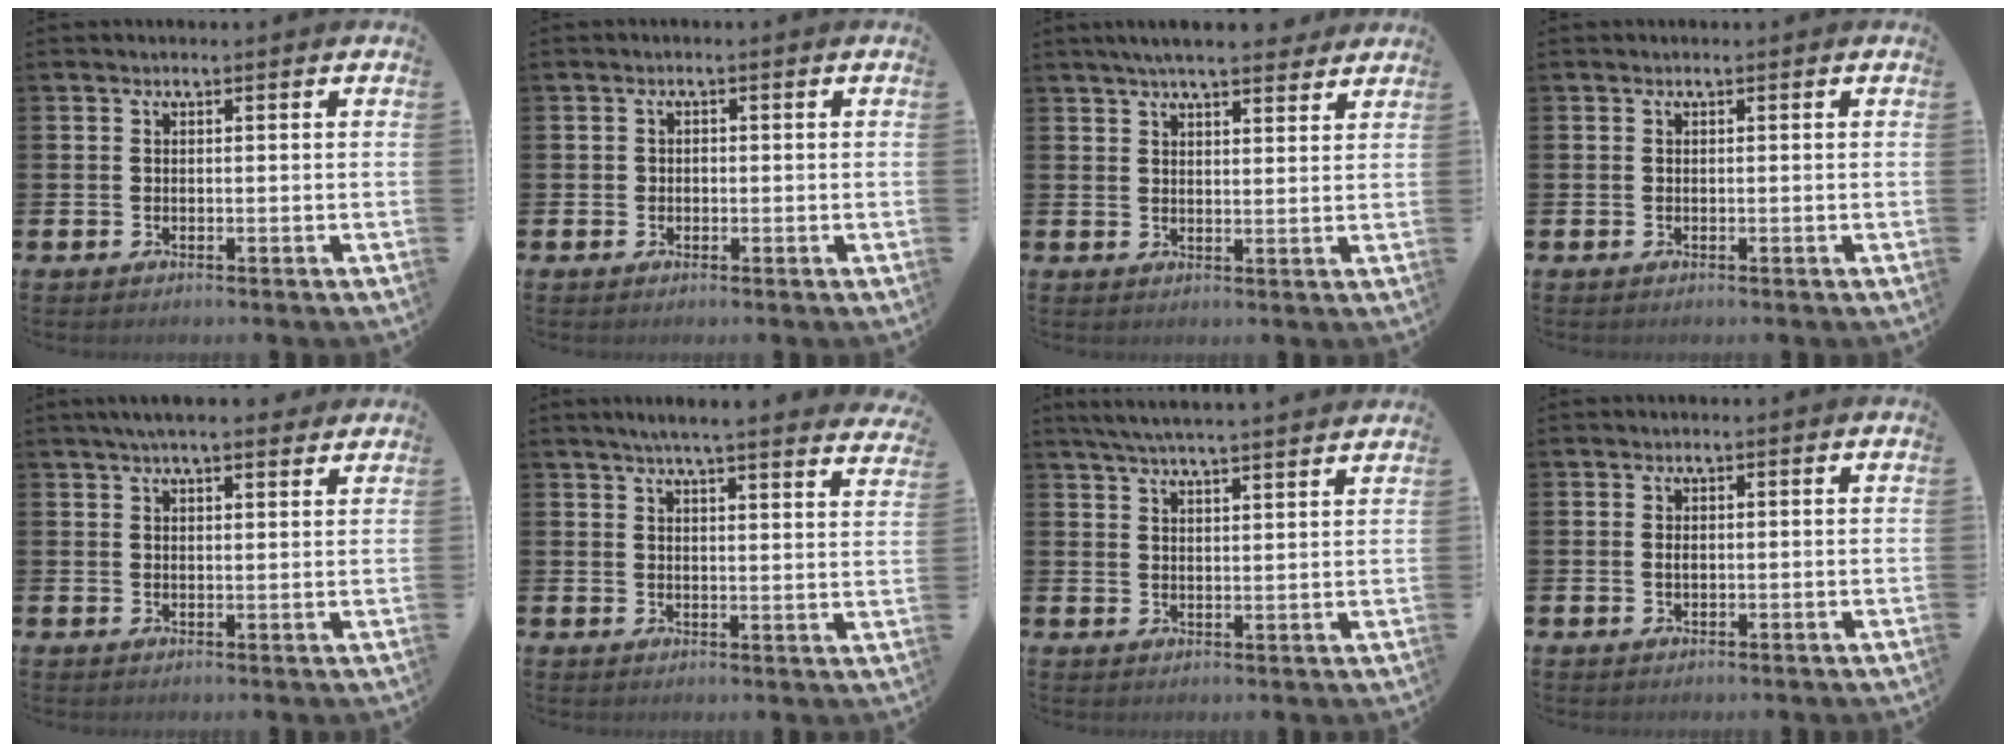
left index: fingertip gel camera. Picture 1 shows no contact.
{"total": 0.9, "force": [-0.2, 0.9, 0.3], "torque": [0.007, 0.001, -0.009]}
{"total": 5.4, "force": [5.0, 0.7, 1.8], "torque": [-0.034, -0.018, 0.089]}
{"total": 0.0}
{"total": 4.2, "force": [3.8, 0.7, 1.7], "torque": [-0.036, -0.010, 0.067]}
{"total": 5.2, "force": [4.9, -0.4, 1.5], "torque": [-0.039, -0.026, 0.085]}
{"total": 5.0, "force": [4.8, -0.5, 1.2], "torque": [-0.042, -0.021, 0.087]}
{"total": 0.6, "force": [0.1, 0.3, 0.5], "torque": [-0.005, 0.000, 0.000]}